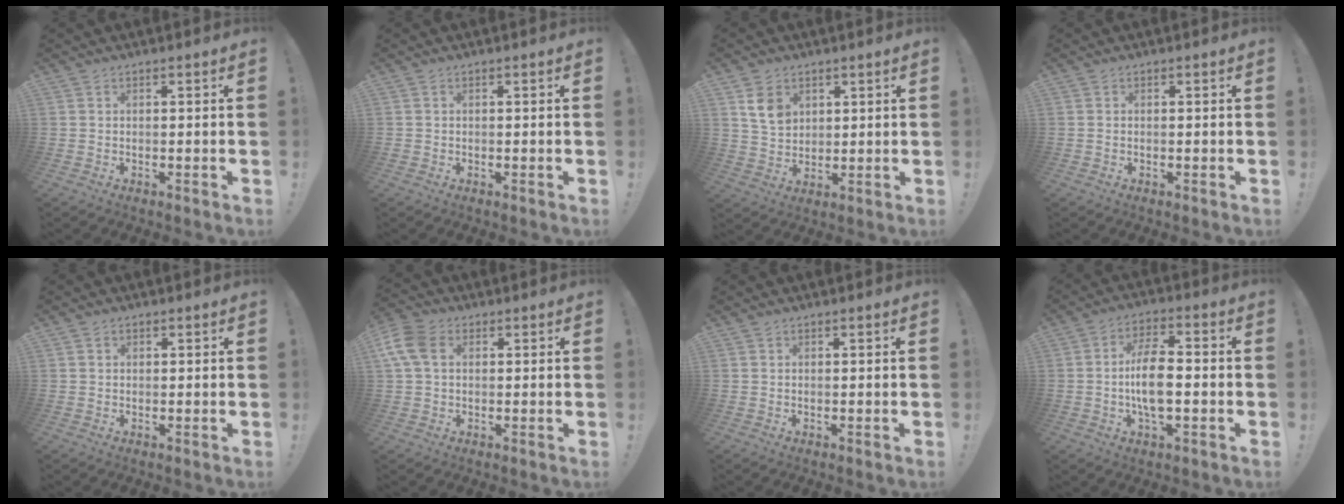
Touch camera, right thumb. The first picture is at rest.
{"total": 0.5, "force": [-0.1, 0.5, 0.1], "torque": [-0.003, 0.003, -0.002]}
{"total": 8.1, "force": [3.8, 6.1, 3.7], "torque": [-0.049, -0.012, 0.074]}
{"total": 0.0}
{"total": 1.0, "force": [0.4, 0.8, 0.3], "torque": [0.002, -0.001, 0.007]}
{"total": 9.7, "force": [2.6, 6.8, 6.5], "torque": [-0.141, 0.005, 0.050]}
{"total": 0.0}
{"total": 10.7, "force": [-1.7, 4.7, 9.5], "torque": [-0.179, 0.010, -0.031]}